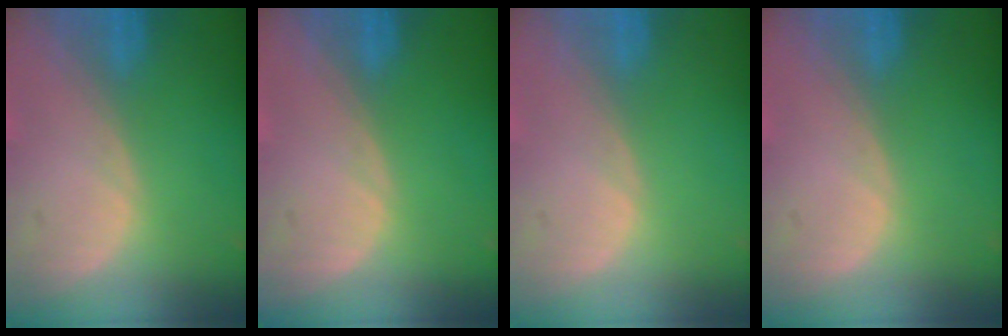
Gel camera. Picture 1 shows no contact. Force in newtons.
{"total": 0.0}
{"total": 0.0}
{"total": 0.0}